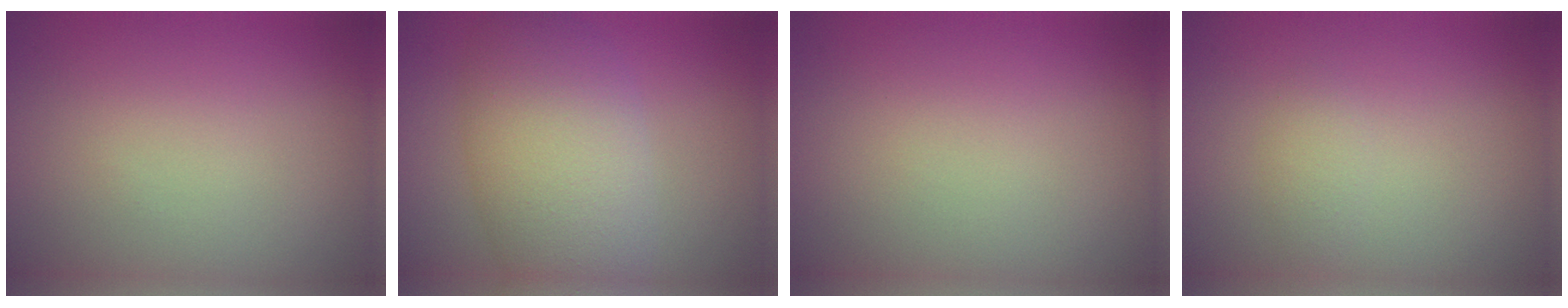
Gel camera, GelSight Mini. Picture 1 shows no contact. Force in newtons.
{"total": 7.9, "press": 7.9, "slide": 0.4}
{"total": 0.0}
{"total": 1.1, "press": 1.1, "slide": 0.0}